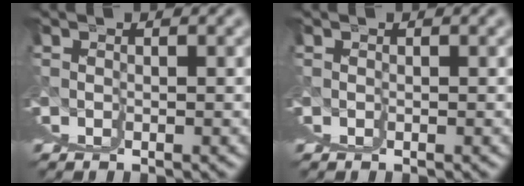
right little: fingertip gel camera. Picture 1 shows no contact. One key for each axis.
{"total": 0.0}